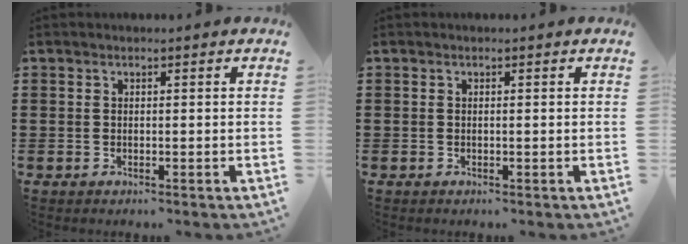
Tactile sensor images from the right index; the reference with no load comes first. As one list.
[{"total": 0.0}]